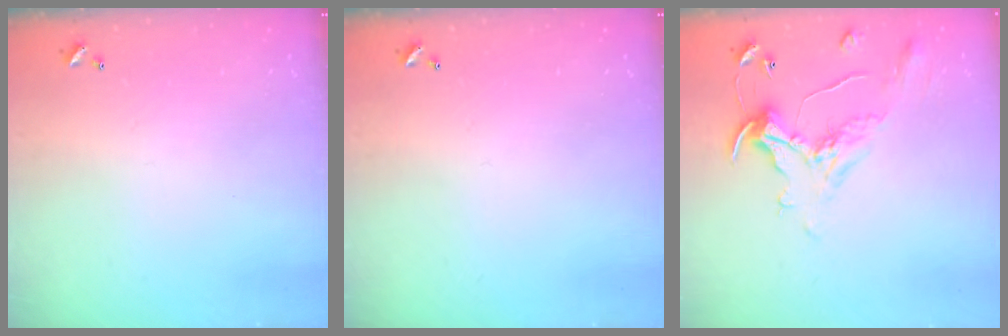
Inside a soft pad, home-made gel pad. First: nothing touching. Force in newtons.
{"total": 0.0}
{"total": 1.7, "press": 1.3, "slide": 1.2}